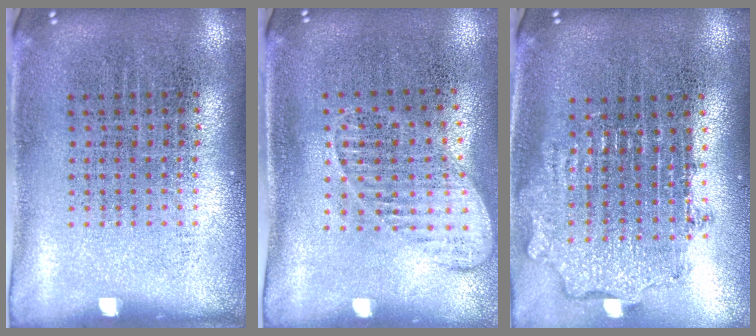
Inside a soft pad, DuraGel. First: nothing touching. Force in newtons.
{"total": 1.4, "press": 1.2, "slide": 0.8}
{"total": 1.9, "press": 1.4, "slide": 1.2}